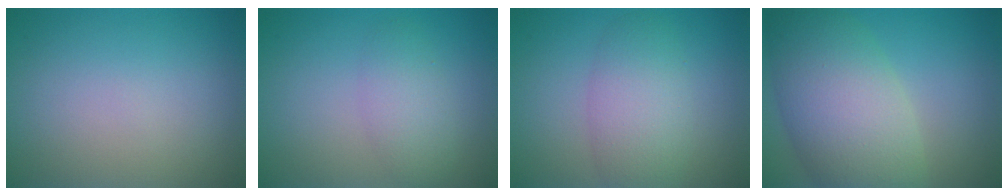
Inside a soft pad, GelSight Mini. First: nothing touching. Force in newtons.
{"total": 2.7, "press": 2.7, "slide": 0.0}
{"total": 4.5, "press": 4.5, "slide": 0.2}
{"total": 9.3, "press": 9.3, "slide": 0.1}